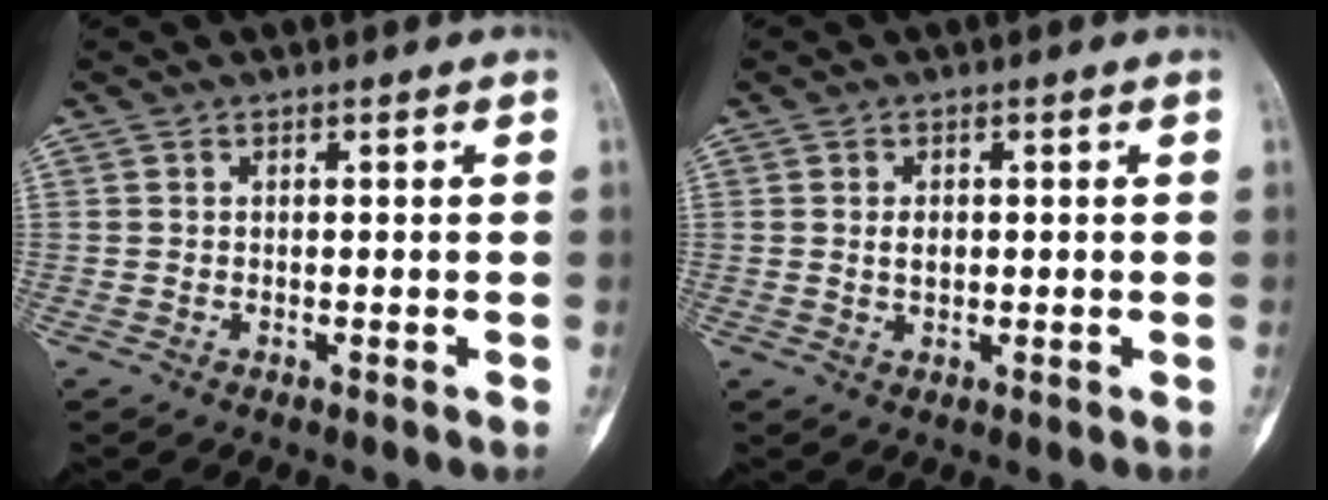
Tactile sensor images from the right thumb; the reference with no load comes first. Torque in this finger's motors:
{"motor_torque": [0.21, 0.20, 0.14, -0.16, 0.01]}